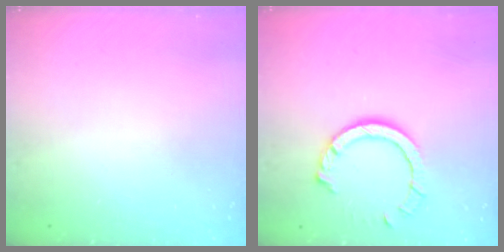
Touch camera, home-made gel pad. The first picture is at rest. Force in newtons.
{"total": 8.8, "press": 8.7, "slide": 1.0}